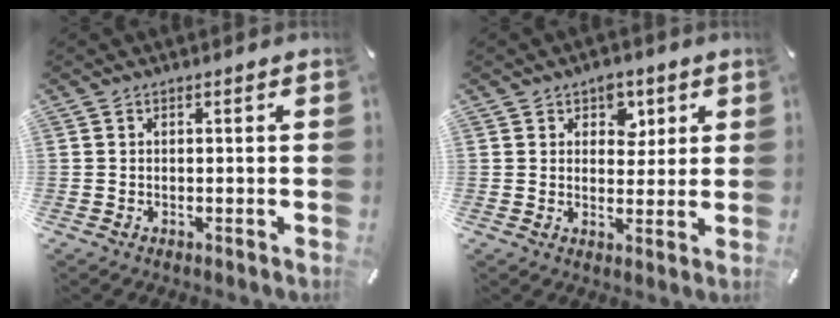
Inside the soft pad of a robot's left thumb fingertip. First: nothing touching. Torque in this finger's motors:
{"motor_torque": [0.63, 0.62, 0.38, -0.44, 0.12]}